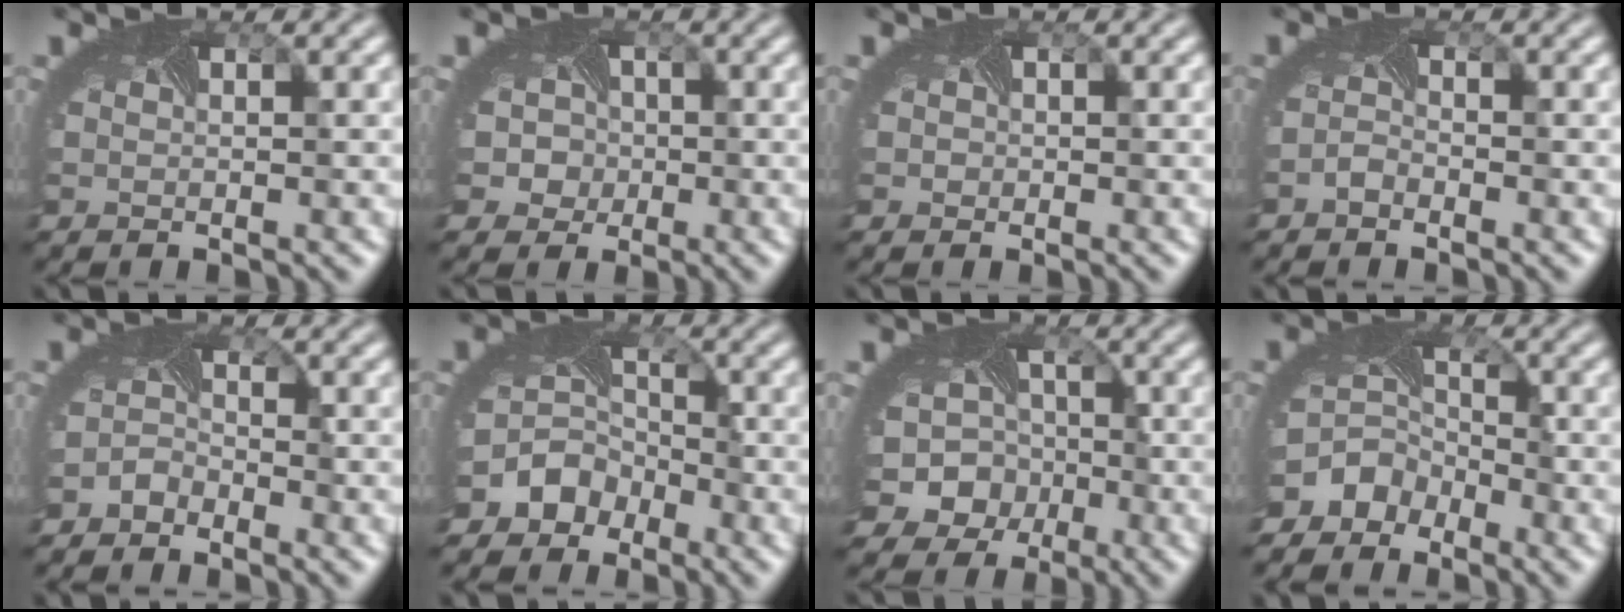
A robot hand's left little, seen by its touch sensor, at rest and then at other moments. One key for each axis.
{"total": 4.6, "fx": -0.5, "fy": 4.2, "fz": 1.7, "tx": -0.013, "ty": 0.009, "tz": -0.026}
{"total": 0.7, "fx": 0.0, "fy": 0.6, "fz": -0.2, "tx": 0.005, "ty": -0.006, "tz": -0.005}
{"total": 1.1, "fx": -1.1, "fy": 0.1, "fz": 0.0, "tx": -0.010, "ty": -0.002, "tz": -0.023}
{"total": 1.9, "fx": -1.8, "fy": 0.7, "fz": -0.1, "tx": -0.005, "ty": -0.001, "tz": -0.038}
{"total": 5.3, "fx": -3.4, "fy": 4.0, "fz": 0.9, "tx": 0.006, "ty": -0.001, "tz": -0.064}
{"total": 11.3, "fx": -2.9, "fy": 10.2, "fz": 4.0, "tx": -0.081, "ty": -0.007, "tz": -0.072}
{"total": 5.5, "fx": -3.9, "fy": 3.8, "fz": 0.8, "tx": 0.006, "ty": -0.006, "tz": -0.062}